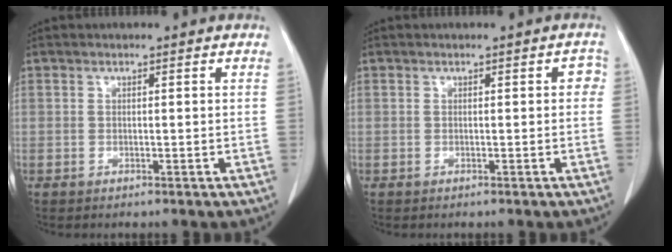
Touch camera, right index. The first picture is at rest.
{"total": 1.3, "force": [0.0, 0.8, 1.1], "torque": [0.000, 0.005, -0.004]}